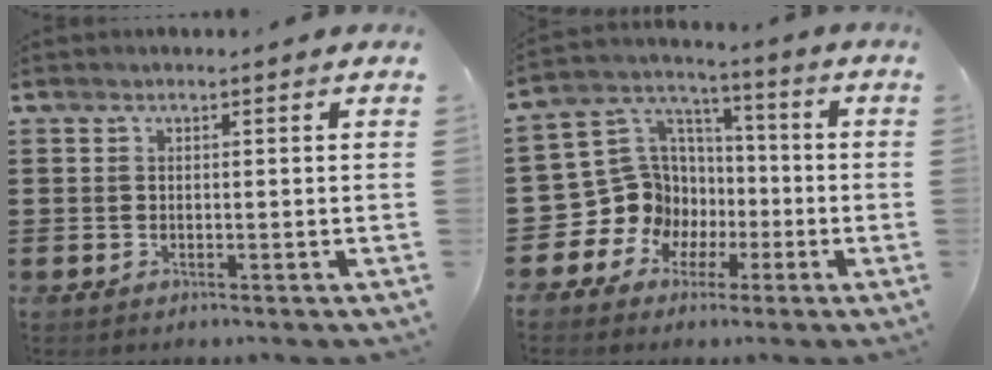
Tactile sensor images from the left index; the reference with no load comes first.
{"total": 10.9, "force": [-1.8, 10.6, 2.1], "torque": [-0.094, -0.011, -0.024]}